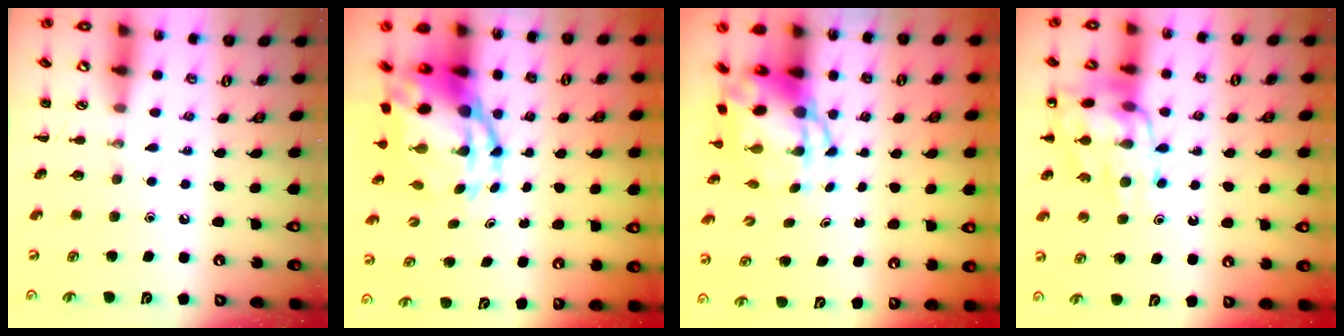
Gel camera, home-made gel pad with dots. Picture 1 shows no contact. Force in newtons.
{"total": 11.5, "press": 11.1, "slide": 3.2}
{"total": 6.7, "press": 6.4, "slide": 2.0}
{"total": 15.2, "press": 15.0, "slide": 2.0}